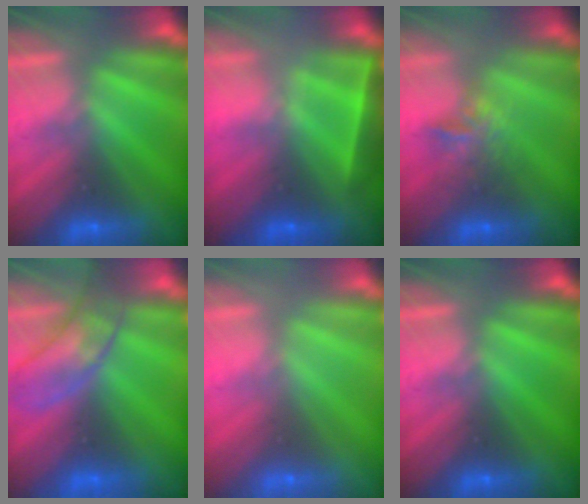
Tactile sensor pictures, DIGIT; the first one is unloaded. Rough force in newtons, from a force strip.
{"total": 4.6}
{"total": 3.8}
{"total": 2.9}
{"total": 3.0}
{"total": 0.0}